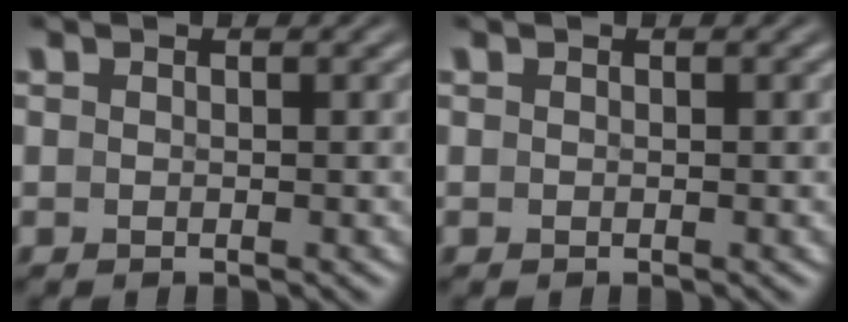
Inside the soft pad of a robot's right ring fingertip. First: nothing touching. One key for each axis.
{"total": 0.0}